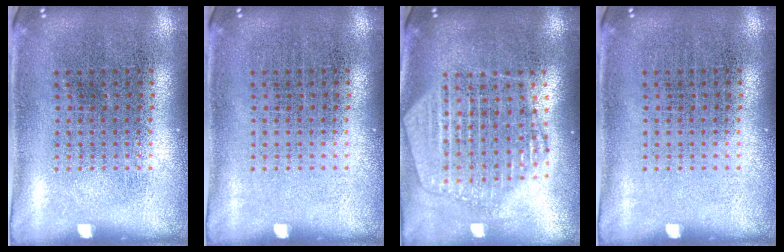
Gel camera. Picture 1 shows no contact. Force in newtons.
{"total": 0.0}
{"total": 2.1, "press": 1.9, "slide": 0.9}
{"total": 0.0}